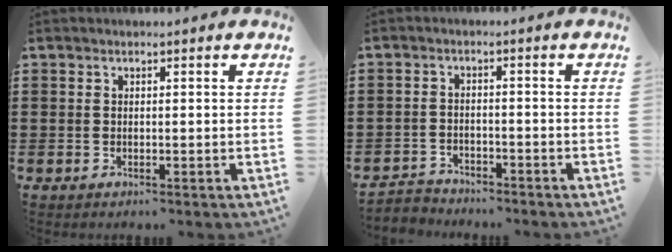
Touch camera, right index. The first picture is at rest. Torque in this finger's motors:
{"motor_torque": [-0.39, 0.14, -1.05, -0.21]}